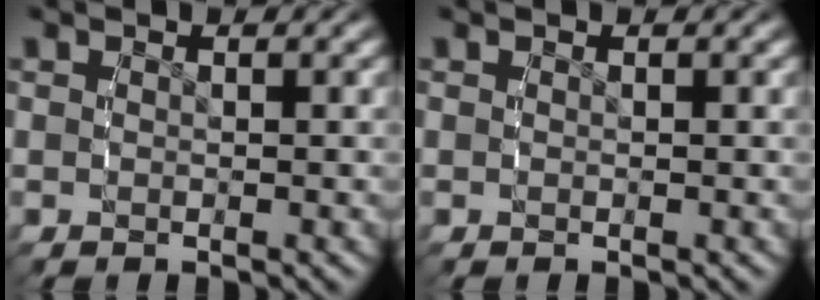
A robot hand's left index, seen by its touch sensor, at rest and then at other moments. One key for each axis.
{"total": 0.0}